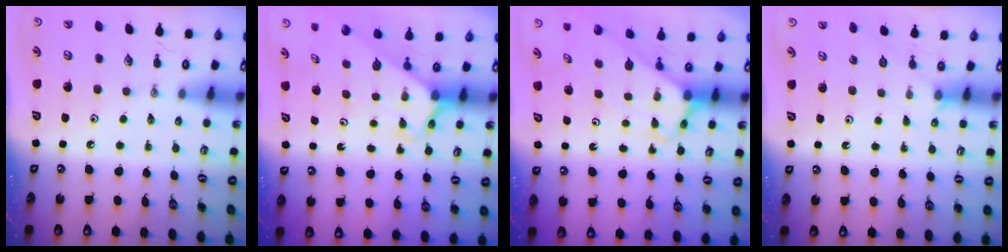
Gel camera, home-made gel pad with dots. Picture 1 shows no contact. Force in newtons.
{"total": 2.4, "press": 2.4, "slide": 0.2}
{"total": 2.8, "press": 2.8, "slide": 0.1}
{"total": 2.6, "press": 2.6, "slide": 0.3}